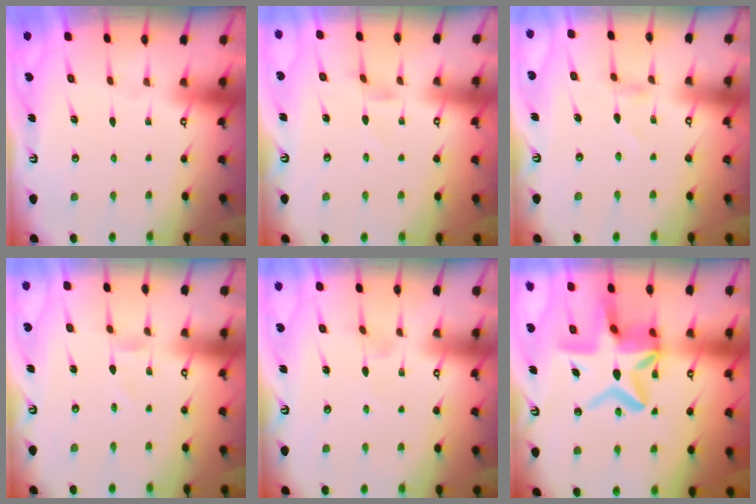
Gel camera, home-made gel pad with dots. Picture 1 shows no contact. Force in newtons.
{"total": 1.8, "press": 1.7, "slide": 0.3}
{"total": 1.7, "press": 1.6, "slide": 0.3}
{"total": 0.0}
{"total": 1.9, "press": 1.9, "slide": 0.4}
{"total": 16.3, "press": 16.2, "slide": 1.7}